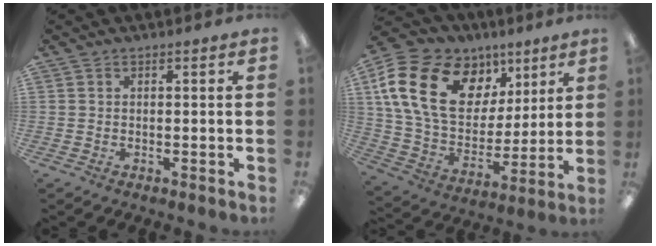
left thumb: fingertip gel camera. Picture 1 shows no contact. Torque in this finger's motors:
{"motor_torque": [0.53, 0.89, 1.76, -1.01, 0.40]}